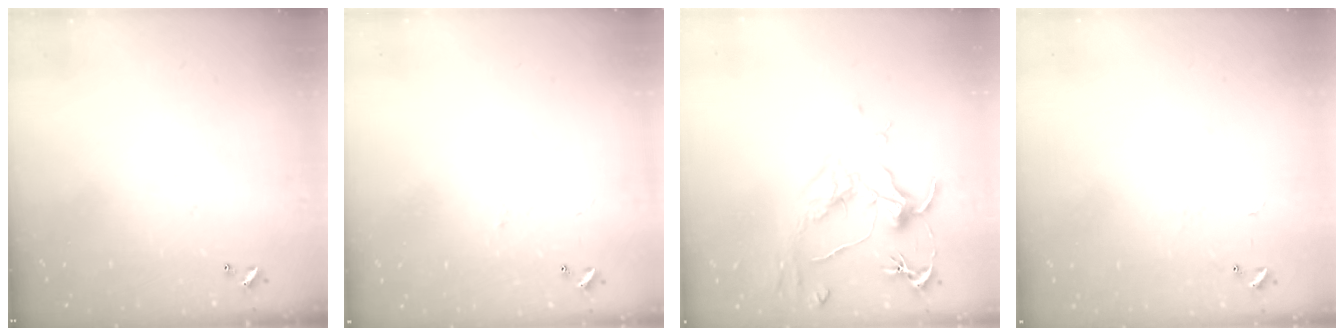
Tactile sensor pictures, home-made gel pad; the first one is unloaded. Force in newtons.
{"total": 1.6, "press": 1.5, "slide": 0.5}
{"total": 1.7, "press": 1.5, "slide": 0.9}
{"total": 6.4, "press": 6.3, "slide": 0.9}